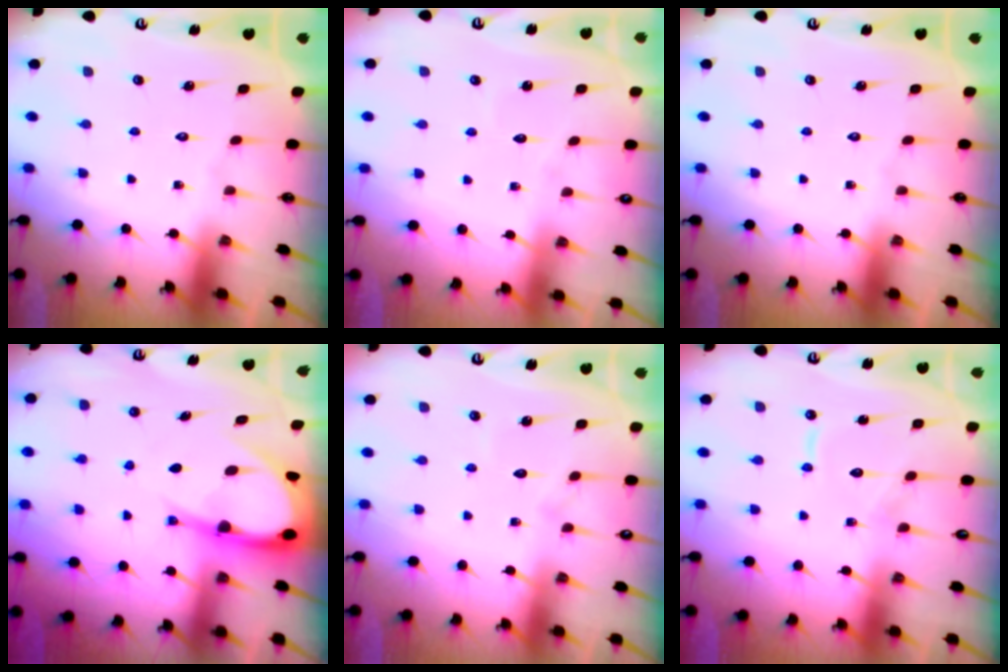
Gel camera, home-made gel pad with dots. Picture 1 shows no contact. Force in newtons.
{"total": 3.1, "press": 3.1, "slide": 0.3}
{"total": 0.0}
{"total": 8.8, "press": 8.8, "slide": 0.9}
{"total": 5.7, "press": 5.7, "slide": 0.6}
{"total": 7.9, "press": 7.8, "slide": 0.6}